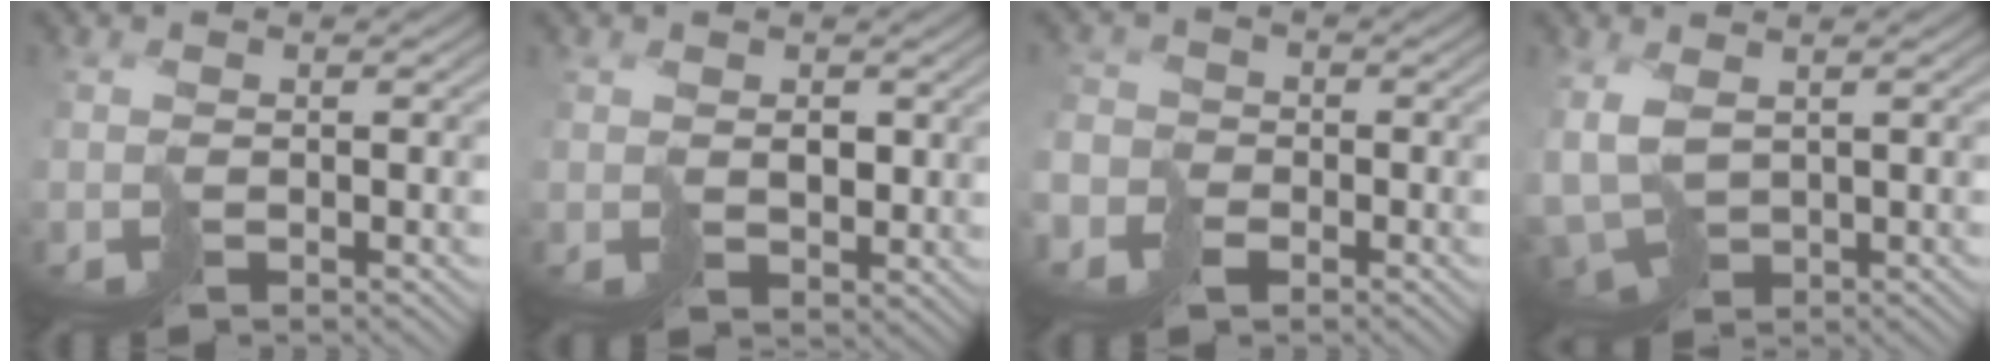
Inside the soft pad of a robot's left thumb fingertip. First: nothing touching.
{"total": 2.4, "force": [1.8, 1.4, 0.9], "torque": [-0.012, -0.001, 0.046]}
{"total": 5.2, "force": [-3.1, 4.0, 1.3], "torque": [-0.036, -0.013, -0.075]}
{"total": 5.4, "force": [-0.2, 3.2, 4.3], "torque": [-0.120, -0.018, 0.006]}